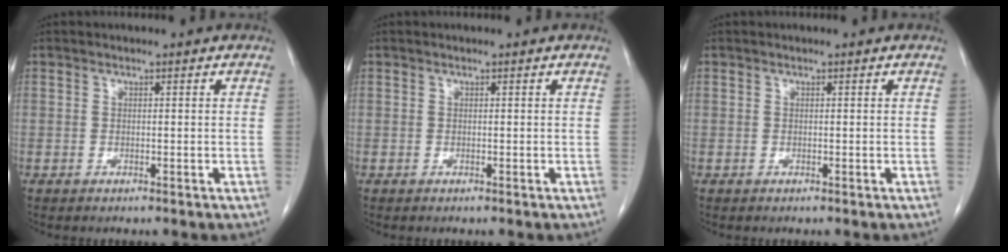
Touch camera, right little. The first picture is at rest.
{"total": 0.0}
{"total": 0.0}